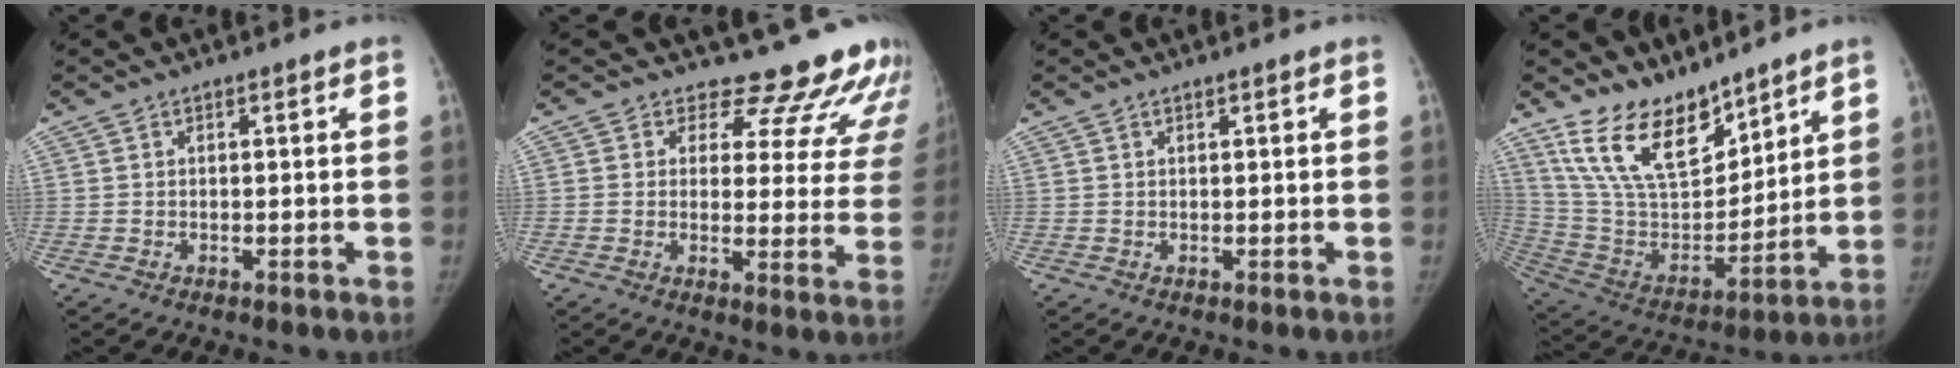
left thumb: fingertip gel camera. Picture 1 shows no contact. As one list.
[{"total": 15.1, "force": [13.8, 5.6, 2.6], "torque": [0.020, -0.107, 0.140]}, {"total": 0.0}, {"total": 18.1, "force": [13.4, 8.0, 9.2], "torque": [-0.125, -0.074, 0.264]}]